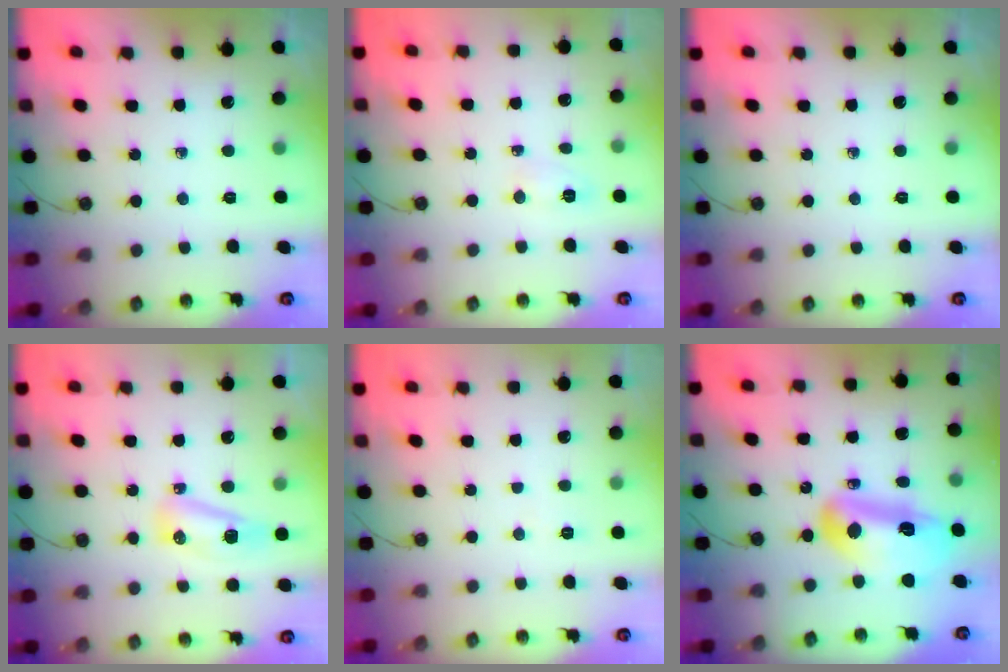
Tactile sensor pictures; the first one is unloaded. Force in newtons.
{"total": 4.1, "press": 4.0, "slide": 0.6}
{"total": 0.0}
{"total": 7.5, "press": 7.5, "slide": 0.9}
{"total": 3.9, "press": 3.8, "slide": 0.7}
{"total": 14.9, "press": 14.8, "slide": 1.7}